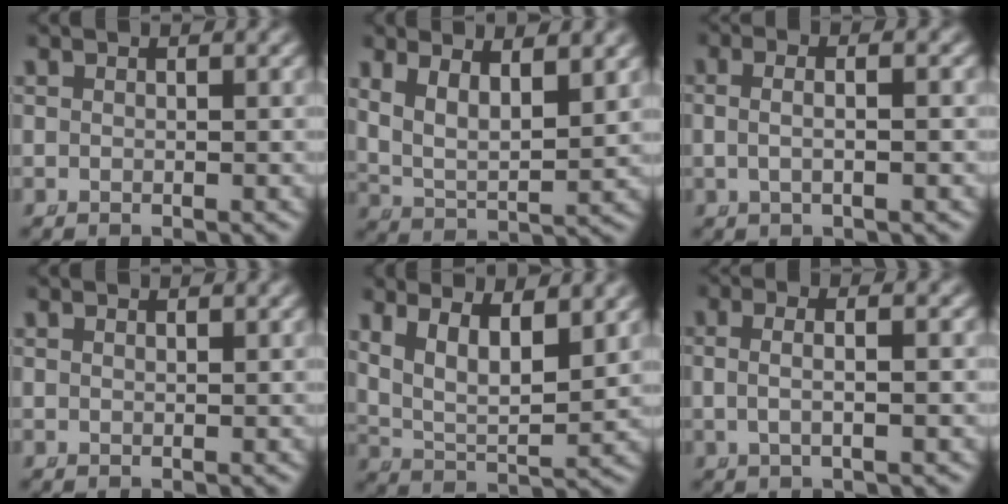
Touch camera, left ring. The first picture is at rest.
{"total": 6.4, "force": [2.2, 4.4, 4.2], "torque": [-0.091, -0.009, 0.036]}
{"total": 2.3, "force": [-0.3, 0.4, 2.2], "torque": [-0.047, -0.006, 0.000]}
{"total": 0.0}
{"total": 7.2, "force": [2.4, 4.9, 4.8], "torque": [-0.100, -0.014, 0.041]}
{"total": 2.6, "force": [-0.2, 0.6, 2.5], "torque": [-0.053, -0.005, 0.001]}